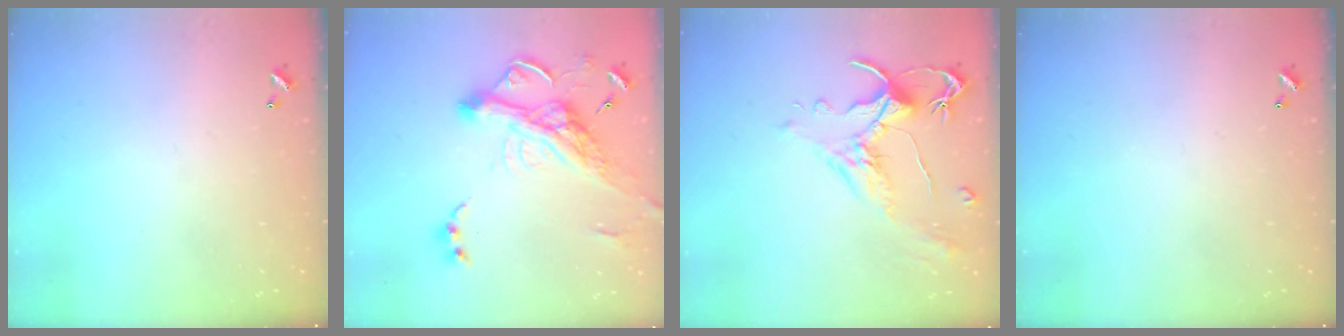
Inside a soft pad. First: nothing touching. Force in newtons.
{"total": 10.1, "press": 9.9, "slide": 2.0}
{"total": 1.6, "press": 1.2, "slide": 1.1}
{"total": 0.0}